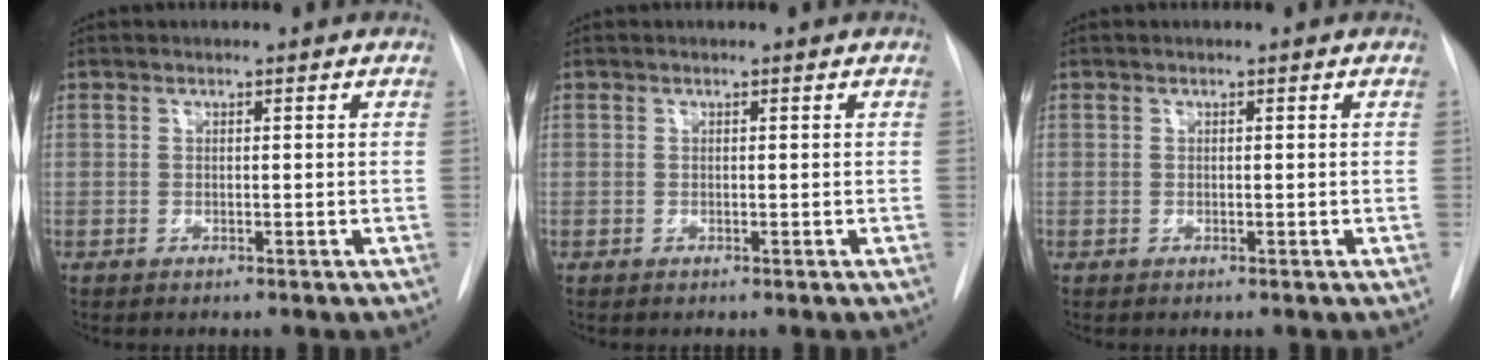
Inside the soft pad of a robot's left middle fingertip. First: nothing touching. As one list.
[{"total": 0.0}, {"total": 0.0}]